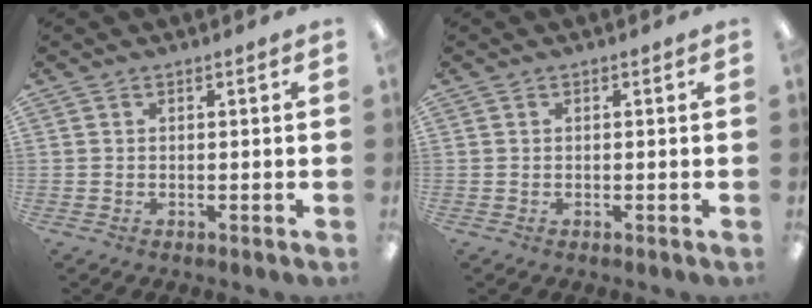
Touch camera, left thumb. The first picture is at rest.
{"total": 0.0}